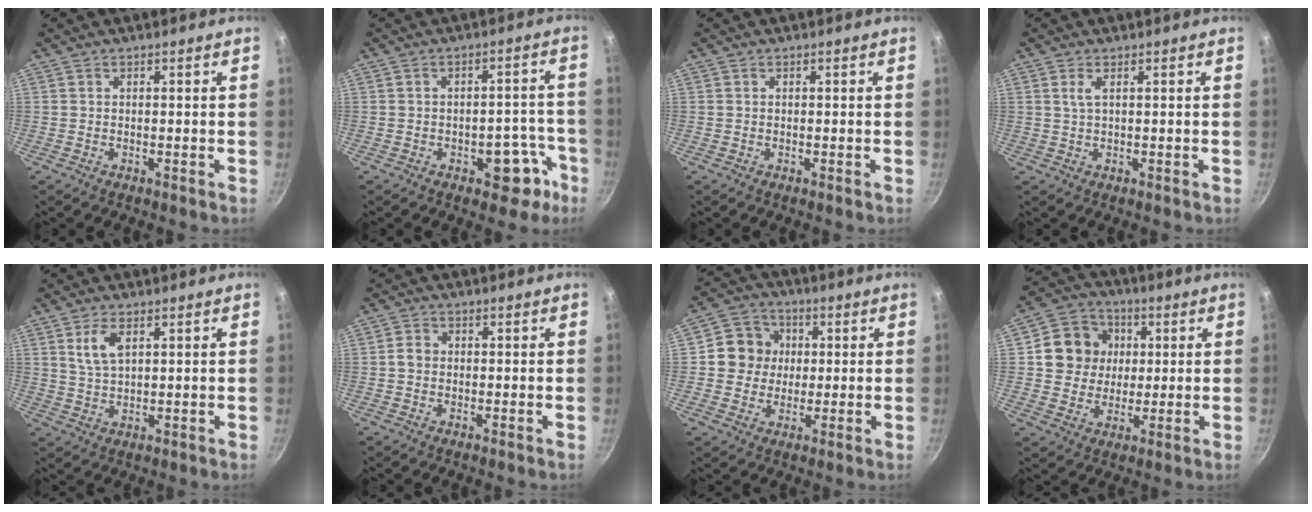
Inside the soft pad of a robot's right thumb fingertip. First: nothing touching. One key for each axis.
{"total": 8.1, "fx": -4.0, "fy": 4.6, "fz": 5.3, "tx": -0.017, "ty": 0.041, "tz": -0.042}
{"total": 0.0}
{"total": 1.7, "fx": 0.6, "fy": 0.4, "fz": 1.5, "tx": -0.031, "ty": 0.000, "tz": 0.014}
{"total": 5.1, "fx": 2.2, "fy": 2.4, "fz": 4.0, "tx": -0.072, "ty": -0.007, "tz": 0.047}
{"total": 2.1, "fx": -0.2, "fy": 1.8, "fz": 1.1, "tx": -0.015, "ty": 0.010, "tz": -0.007}
{"total": 8.7, "fx": 1.0, "fy": 8.1, "fz": 2.9, "tx": -0.012, "ty": 0.013, "tz": 0.003}
{"total": 11.0, "fx": 2.1, "fy": 10.0, "fz": 4.1, "tx": -0.040, "ty": 0.013, "tz": 0.029}